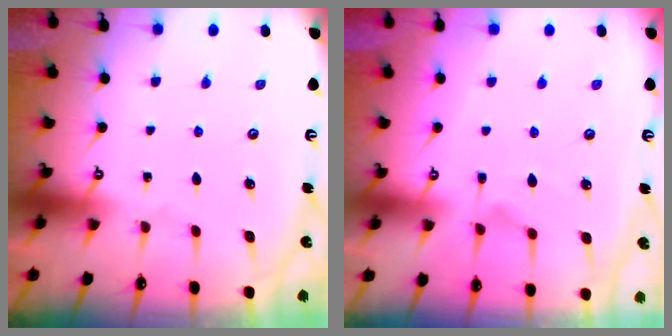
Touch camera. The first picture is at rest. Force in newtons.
{"total": 2.5, "press": 2.1, "slide": 1.3}